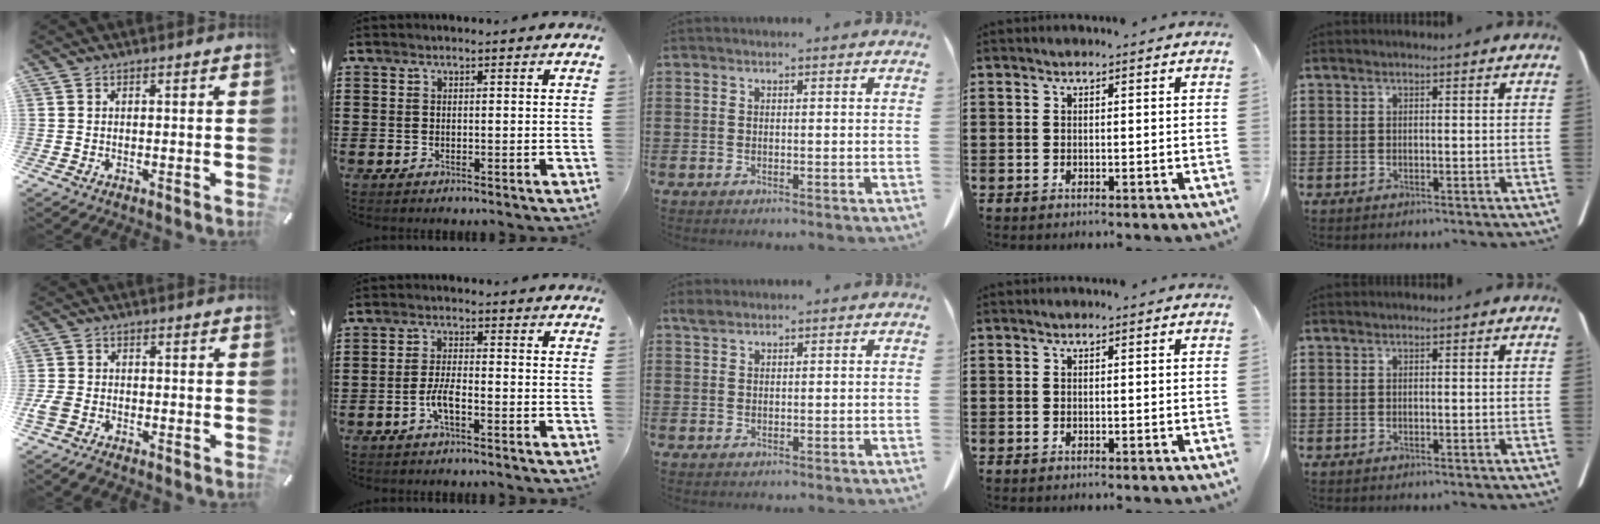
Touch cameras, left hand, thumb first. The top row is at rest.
{"thumb": {"total": 3.9, "force": [-2.4, 2.4, 1.8], "torque": [-0.050, 0.009, -0.050]}, "index": {"total": 3.8, "force": [-1.8, 1.1, 3.2], "torque": [-0.075, -0.001, -0.038]}, "middle": {"total": 1.3, "force": [1.2, 0.5, 0.5], "torque": [-0.013, 0.000, 0.023]}}